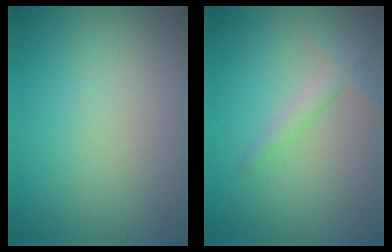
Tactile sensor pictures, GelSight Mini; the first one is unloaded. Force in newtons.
{"total": 1.7, "press": 1.7, "slide": 0.2}